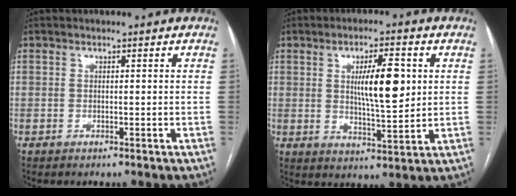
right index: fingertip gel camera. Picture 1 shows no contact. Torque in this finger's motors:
{"motor_torque": [1.07, 0.22, 0.52, 0.14]}